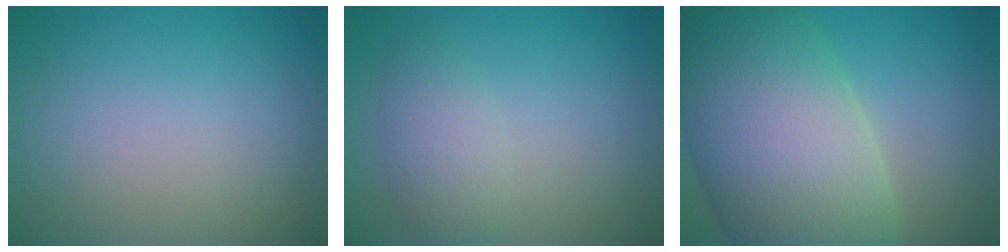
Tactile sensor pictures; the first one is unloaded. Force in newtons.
{"total": 2.9, "press": 2.9, "slide": 0.1}
{"total": 14.4, "press": 14.4, "slide": 0.5}